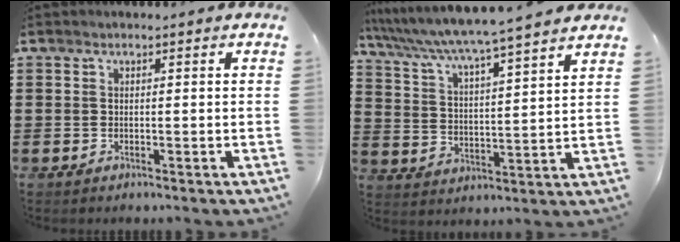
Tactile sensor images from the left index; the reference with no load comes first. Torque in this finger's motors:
{"motor_torque": [2.14, 0.00, 1.05, 0.21]}